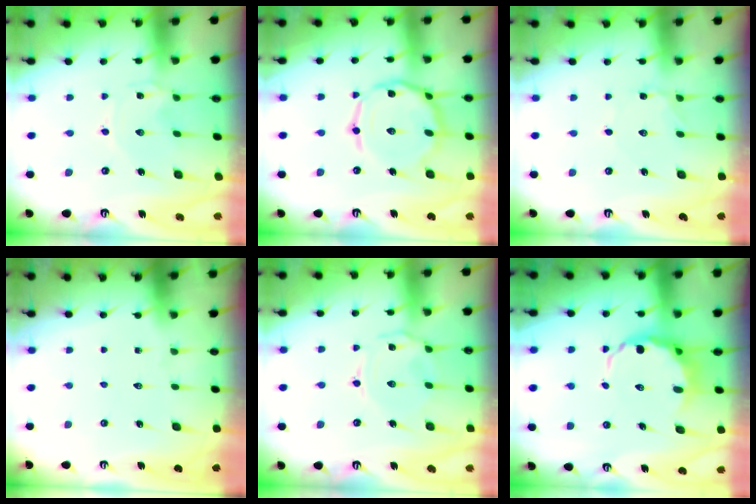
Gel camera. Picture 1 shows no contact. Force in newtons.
{"total": 13.4, "press": 13.4, "slide": 0.9}
{"total": 3.5, "press": 3.5, "slide": 0.3}
{"total": 0.0}
{"total": 2.2, "press": 2.2, "slide": 0.6}
{"total": 6.5, "press": 6.3, "slide": 1.9}